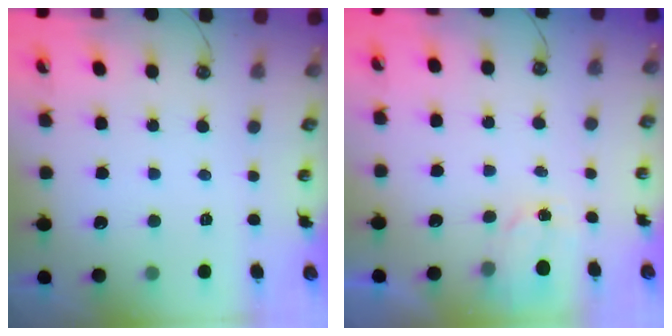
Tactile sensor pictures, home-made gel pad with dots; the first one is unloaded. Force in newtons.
{"total": 1.7, "press": 1.6, "slide": 0.2}